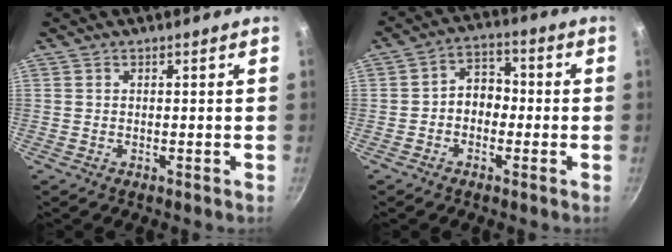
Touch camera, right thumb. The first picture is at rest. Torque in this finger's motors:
{"motor_torque": [-0.36, 0.55, 0.29, 0.31, 0.06]}